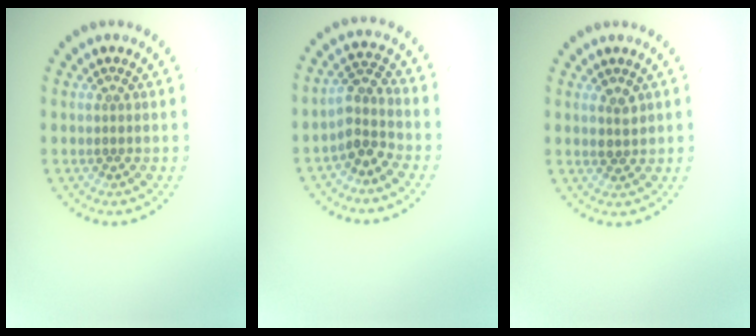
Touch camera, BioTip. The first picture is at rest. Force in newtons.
{"total": 2.7, "press": 2.2, "slide": 1.5}
{"total": 1.4, "press": 1.3, "slide": 0.6}